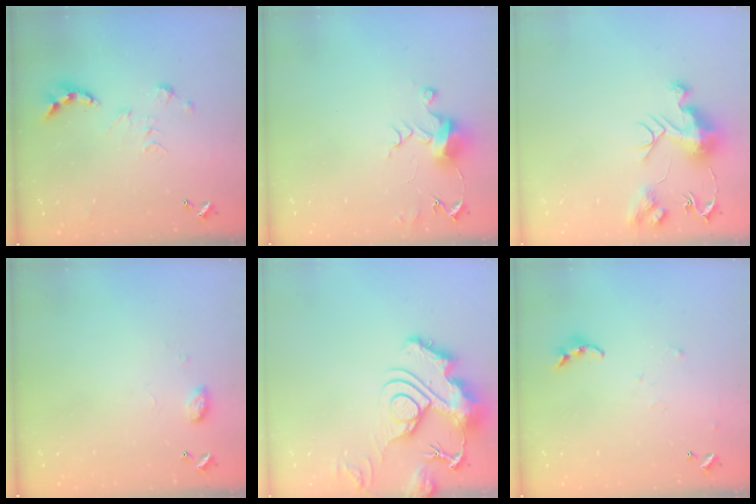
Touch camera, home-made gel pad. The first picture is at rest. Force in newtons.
{"total": 7.7, "press": 7.7, "slide": 0.4}
{"total": 10.9, "press": 10.9, "slide": 0.9}
{"total": 5.3, "press": 5.2, "slide": 0.8}
{"total": 17.0, "press": 16.9, "slide": 1.8}
{"total": 4.1, "press": 4.1, "slide": 0.4}